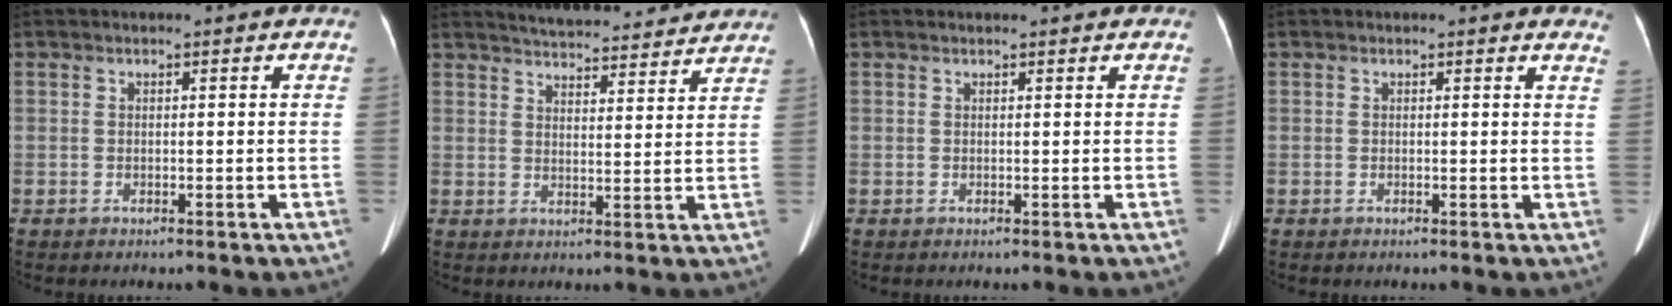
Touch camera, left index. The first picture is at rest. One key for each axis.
{"total": 15.3, "fx": 14.3, "fy": 2.6, "fz": 4.7, "tx": -0.058, "ty": 0.013, "tz": 0.186}
{"total": 1.3, "fx": 1.2, "fy": 0.1, "fz": 0.5, "tx": -0.007, "ty": 0.013, "tz": 0.018}
{"total": 2.3, "fx": 2.2, "fy": 0.6, "fz": 0.5, "tx": -0.004, "ty": -0.009, "tz": -0.002}